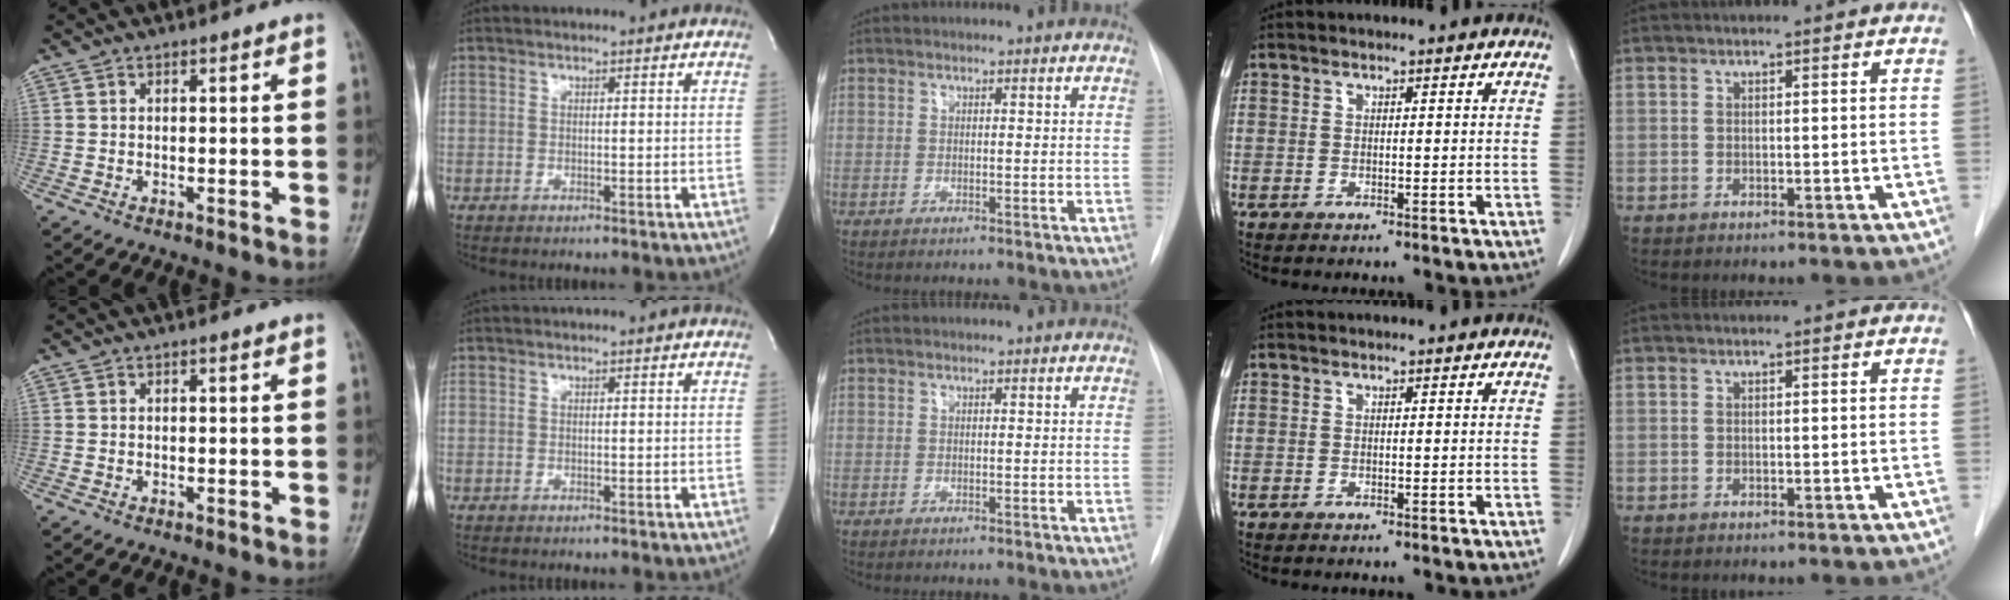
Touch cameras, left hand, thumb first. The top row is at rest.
{}